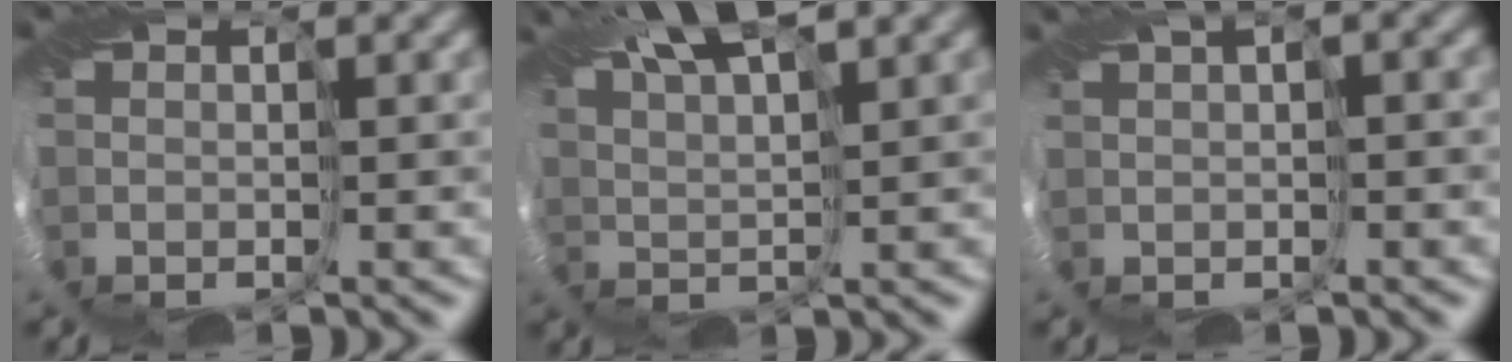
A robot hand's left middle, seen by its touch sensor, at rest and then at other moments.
{"total": 8.0, "force": [5.2, 1.6, 5.8], "torque": [-0.105, 0.019, 0.088]}
{"total": 4.5, "force": [2.0, 1.7, 3.7], "torque": [-0.057, 0.020, 0.037]}